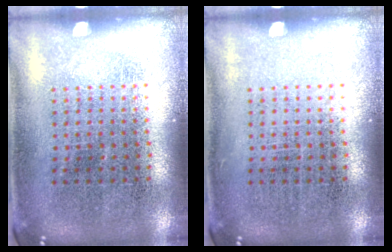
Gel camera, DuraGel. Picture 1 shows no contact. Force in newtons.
{"total": 0.0}